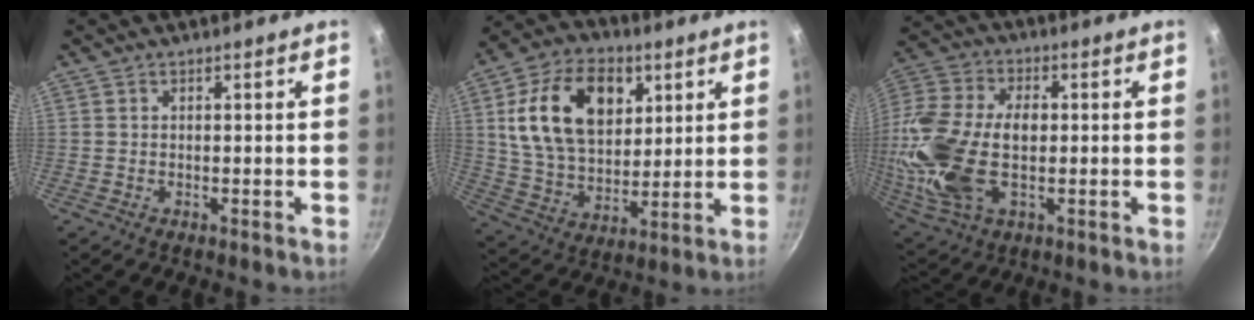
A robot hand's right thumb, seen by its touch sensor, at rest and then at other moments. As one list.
[{"total": 20.1, "force": [6.5, 13.2, 13.7], "torque": [-0.215, -0.012, 0.113]}, {"total": 21.3, "force": [-0.9, 12.7, 17.1], "torque": [-0.357, 0.015, -0.019]}]